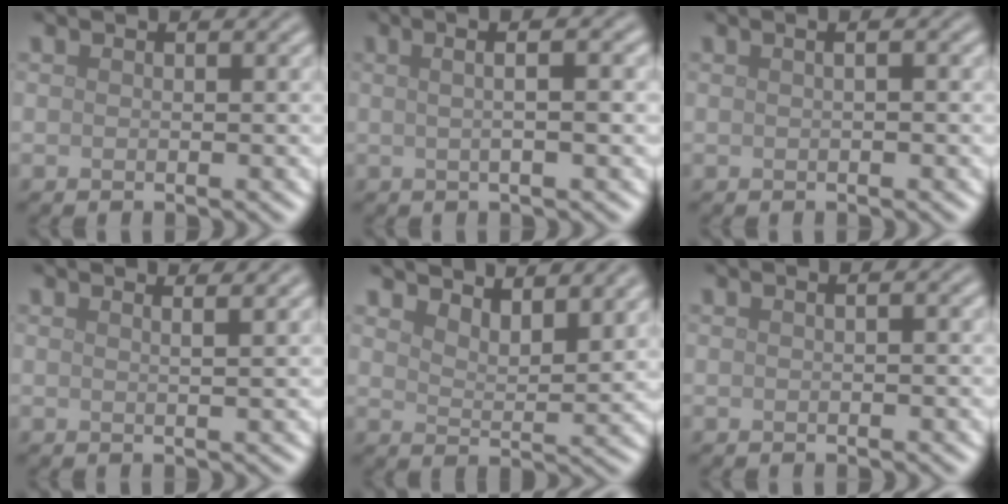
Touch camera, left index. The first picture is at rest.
{"total": 5.0, "force": [1.2, 1.9, 4.4], "torque": [-0.046, 0.019, -0.006]}
{"total": 1.9, "force": [0.6, 0.8, 1.6], "torque": [-0.007, 0.001, -0.008]}
{"total": 3.2, "force": [2.0, 1.4, 2.0], "torque": [-0.001, 0.022, -0.011]}
{"total": 5.2, "force": [4.4, 1.4, 2.3], "torque": [-0.039, 0.000, 0.066]}
{"total": 0.8, "force": [0.1, 0.2, 0.7], "torque": [-0.012, 0.002, -0.003]}